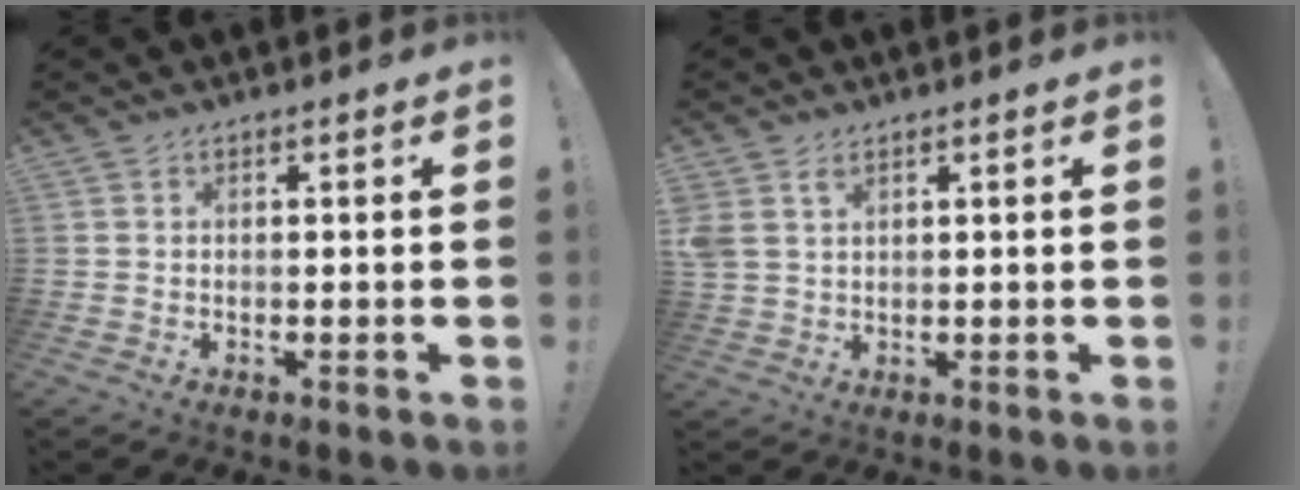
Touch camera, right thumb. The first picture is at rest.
{"total": 3.6, "force": [2.0, 2.3, 1.9], "torque": [-0.036, -0.005, 0.040]}